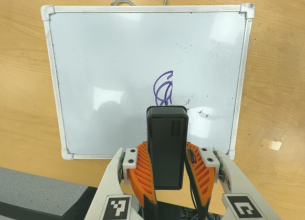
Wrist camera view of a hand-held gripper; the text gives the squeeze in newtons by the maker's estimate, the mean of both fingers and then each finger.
{"total": 8.4, "left": 6.8, "right": 10.1}